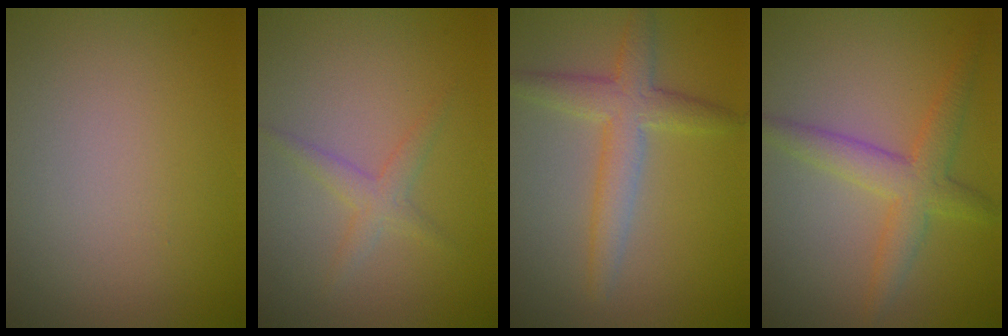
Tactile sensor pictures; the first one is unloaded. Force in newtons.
{"total": 1.8, "press": 1.8, "slide": 0.1}
{"total": 3.8, "press": 3.8, "slide": 0.2}
{"total": 3.7, "press": 3.7, "slide": 0.2}